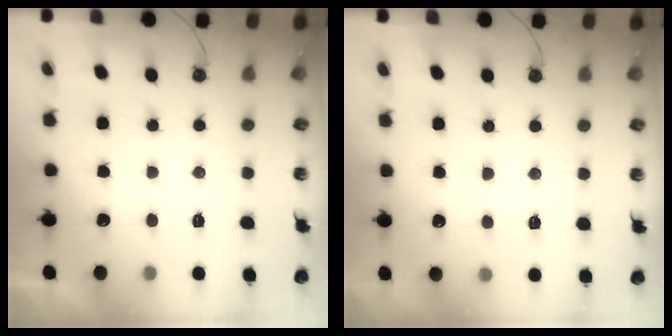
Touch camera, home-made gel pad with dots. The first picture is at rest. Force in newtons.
{"total": 5.5, "press": 5.4, "slide": 0.7}